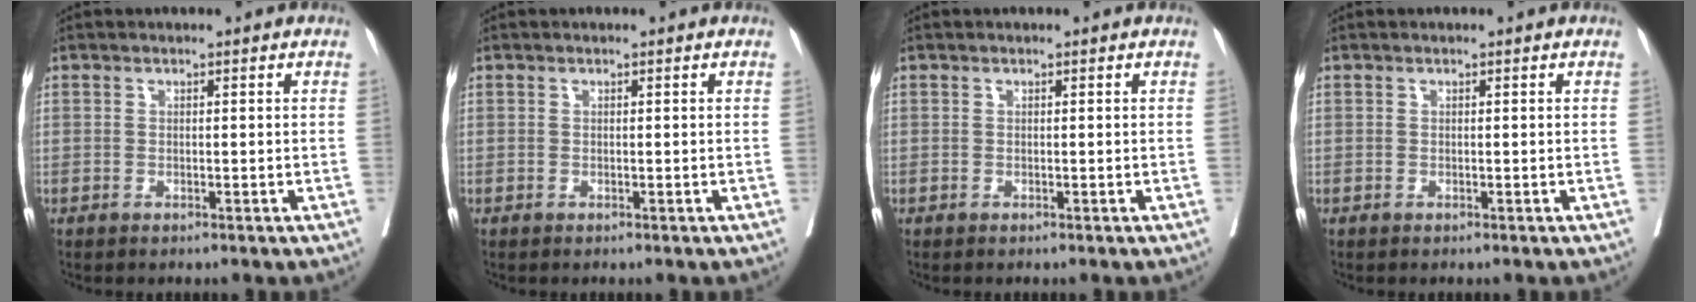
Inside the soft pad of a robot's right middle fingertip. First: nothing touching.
{"total": 0.0}
{"total": 0.0}
{"total": 0.0}